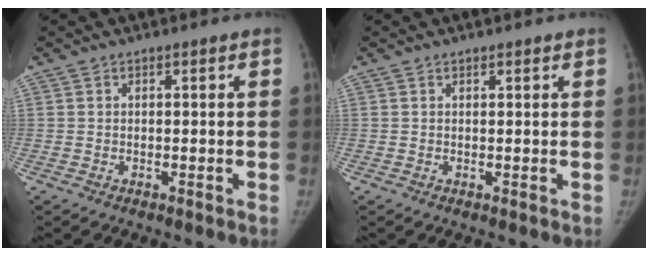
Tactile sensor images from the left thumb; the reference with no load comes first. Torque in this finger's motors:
{"motor_torque": [-0.12, -0.04, -0.08, 0.19, -0.05]}